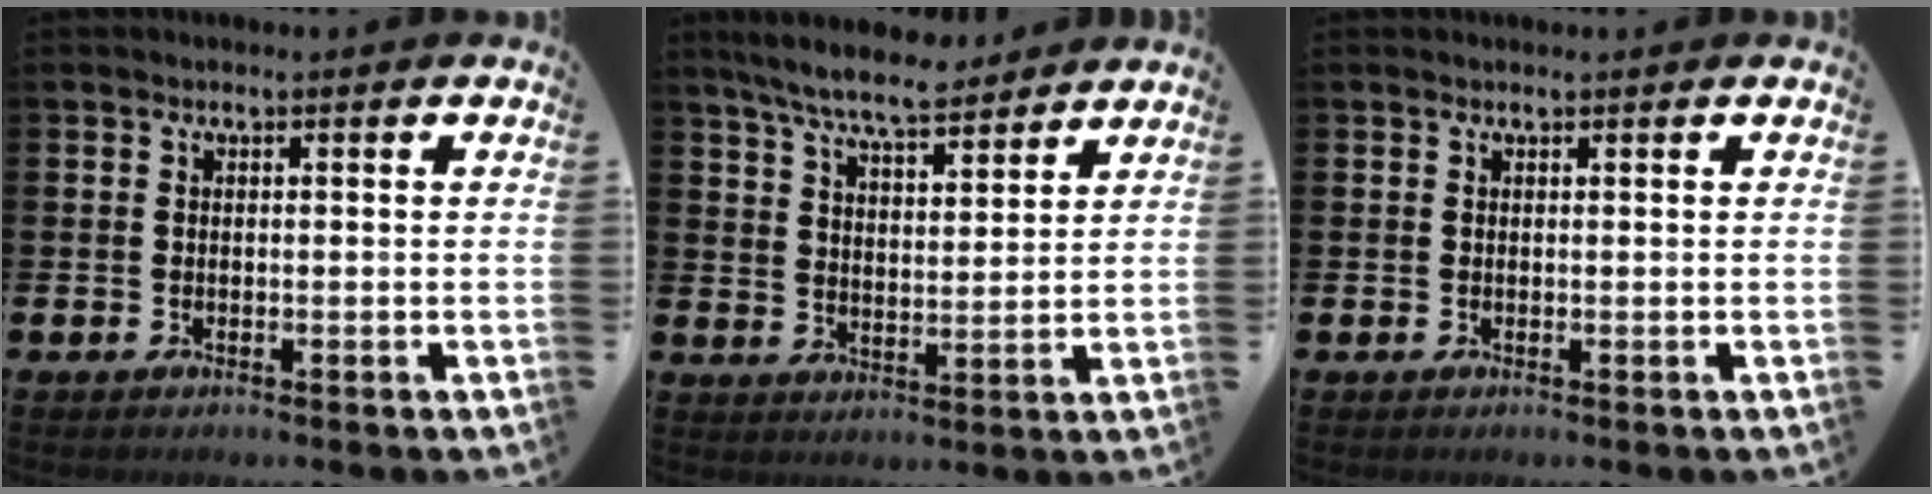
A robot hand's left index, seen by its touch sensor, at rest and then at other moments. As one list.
[{"total": 7.8, "force": [7.2, 1.1, 2.7], "torque": [-0.079, -0.028, 0.130]}, {"total": 0.0}]